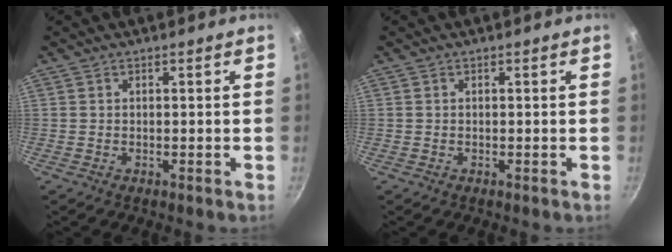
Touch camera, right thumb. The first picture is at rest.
{"total": 0.0}